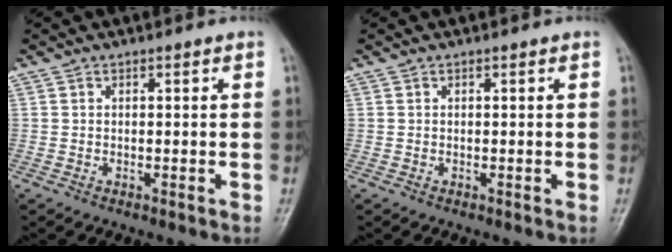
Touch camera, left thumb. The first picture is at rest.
{"total": 0.0}